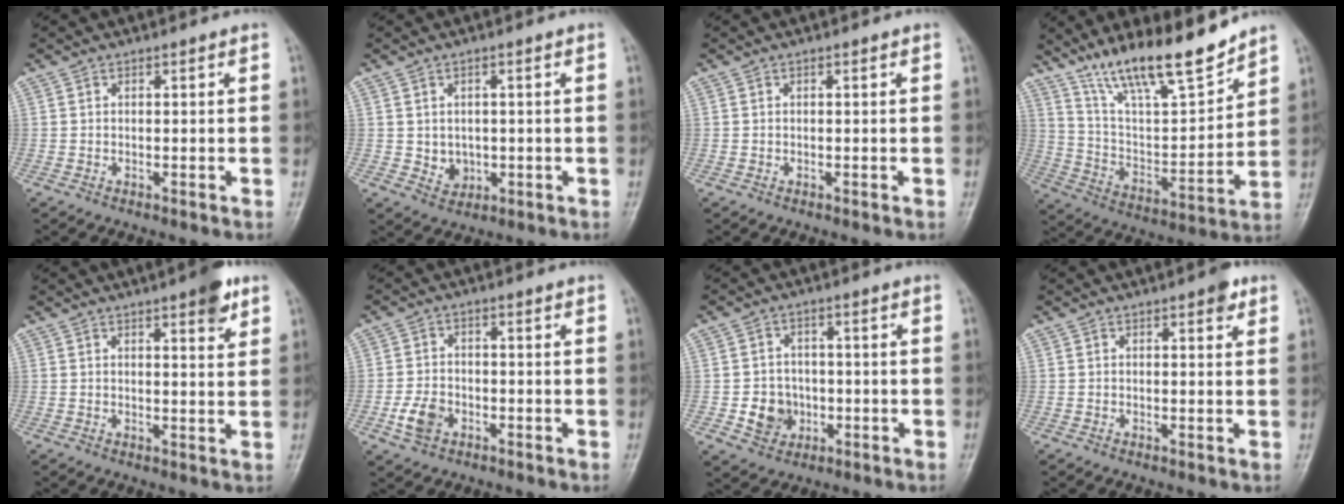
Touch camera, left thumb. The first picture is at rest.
{"total": 3.7, "force": [-0.1, 3.1, 1.9], "torque": [-0.015, -0.001, 0.010]}
{"total": 0.0}
{"total": 17.3, "force": [13.8, 3.6, 9.8], "torque": [-0.140, -0.077, 0.253]}
{"total": 5.3, "force": [3.2, 1.4, 4.0], "torque": [-0.045, -0.014, 0.038]}
{"total": 5.1, "force": [-2.1, 3.7, 3.0], "torque": [-0.053, 0.010, -0.038]}
{"total": 6.3, "force": [-1.4, 5.7, 2.5], "torque": [-0.013, 0.011, -0.020]}
{"total": 2.5, "force": [1.4, 0.9, 1.9], "torque": [-0.018, -0.004, 0.015]}